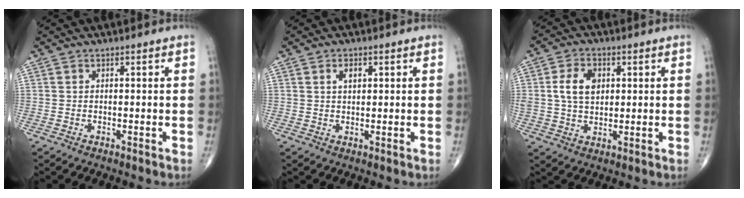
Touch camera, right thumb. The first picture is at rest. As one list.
[{"total": 2.4, "force": [1.0, 1.4, 1.7], "torque": [-0.024, -0.002, 0.016]}, {"total": 8.2, "force": [2.0, 5.6, 5.6], "torque": [-0.093, -0.004, 0.041]}]